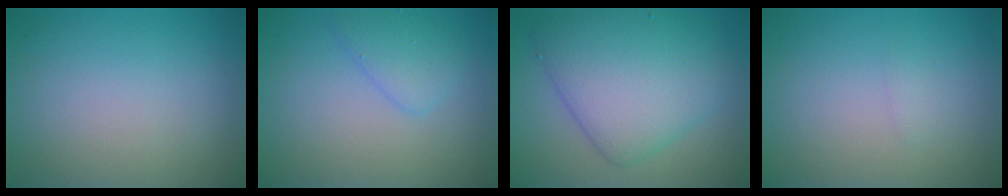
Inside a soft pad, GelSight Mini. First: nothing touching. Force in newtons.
{"total": 2.1, "press": 2.1, "slide": 0.2}
{"total": 7.6, "press": 7.6, "slide": 0.0}
{"total": 0.5, "press": 0.5, "slide": 0.0}